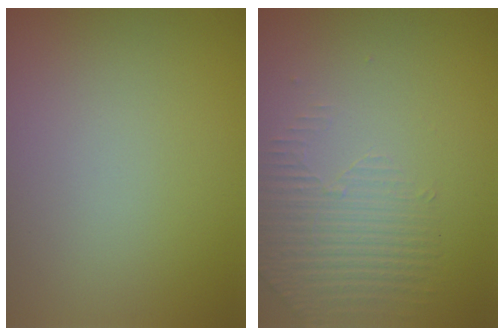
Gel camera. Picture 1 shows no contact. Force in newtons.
{"total": 1.5, "press": 0.9, "slide": 1.2}